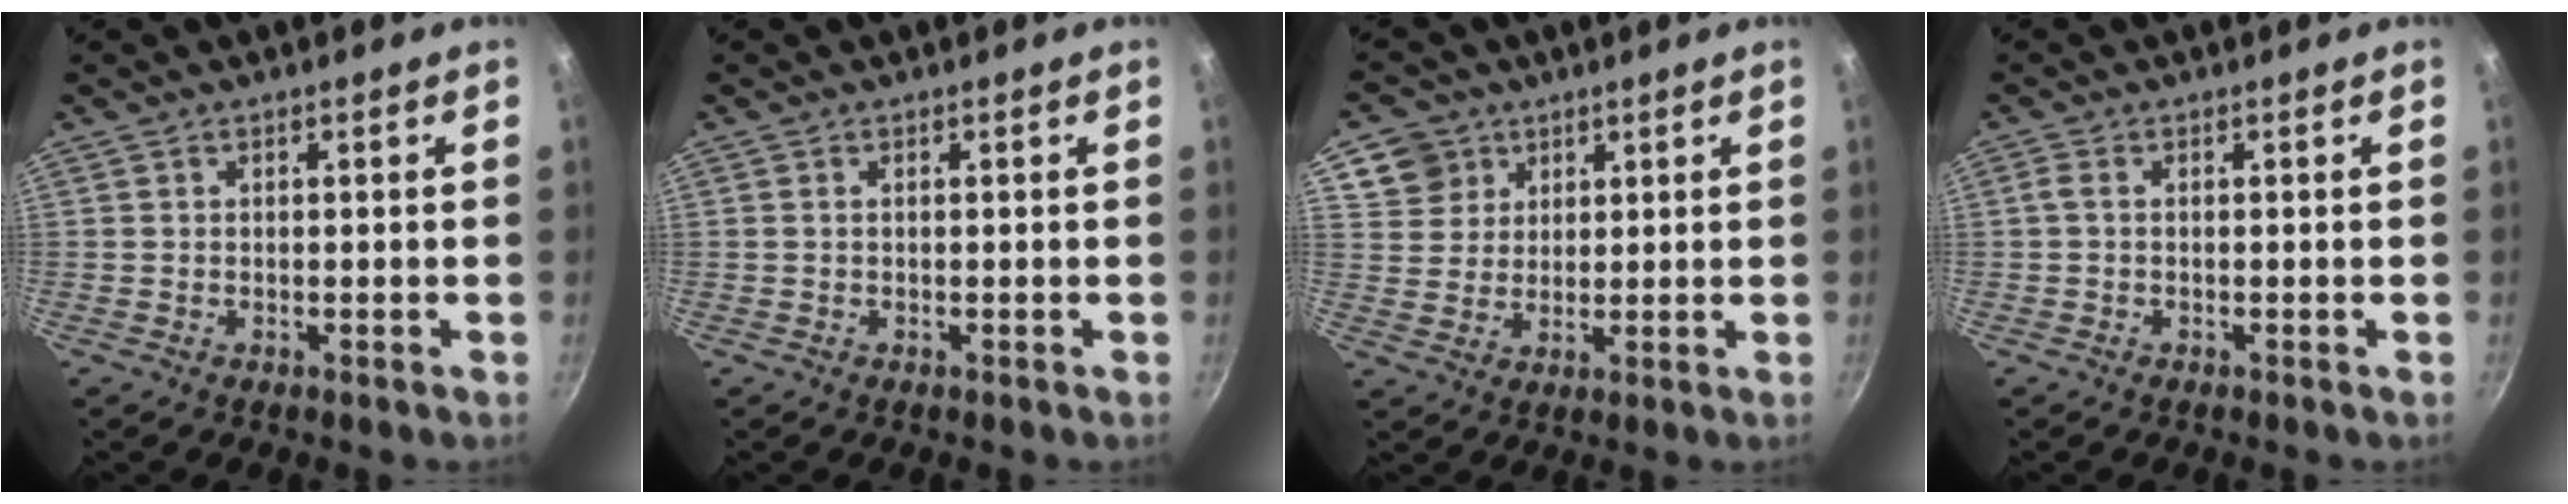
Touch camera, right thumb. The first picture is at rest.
{"total": 0.0}
{"total": 7.1, "force": [3.7, 5.9, 1.0], "torque": [0.018, 0.001, 0.065]}
{"total": 1.3, "force": [-0.1, 0.6, 1.2], "torque": [-0.034, 0.005, -0.005]}